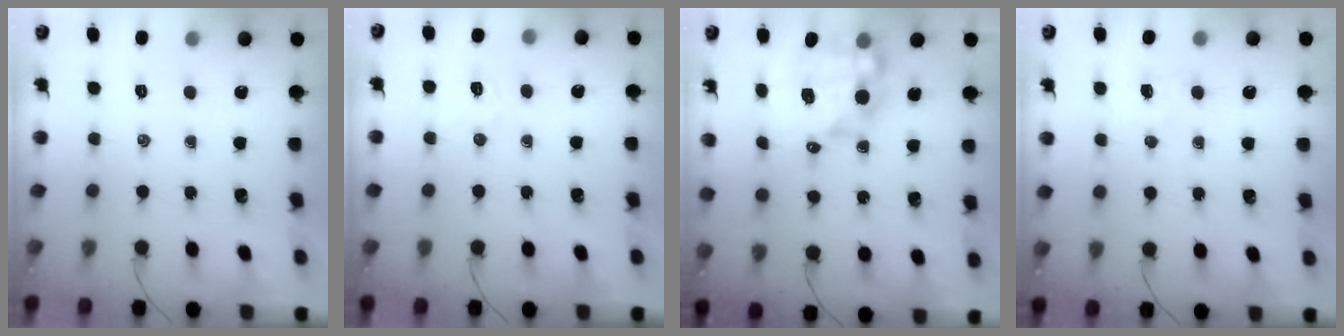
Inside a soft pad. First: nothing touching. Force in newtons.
{"total": 5.9, "press": 5.8, "slide": 1.1}
{"total": 10.7, "press": 10.4, "slide": 2.7}
{"total": 3.6, "press": 3.4, "slide": 1.1}